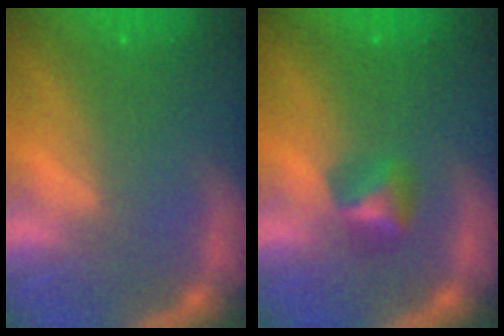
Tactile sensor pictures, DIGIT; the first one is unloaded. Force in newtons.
{"total": 2.4}